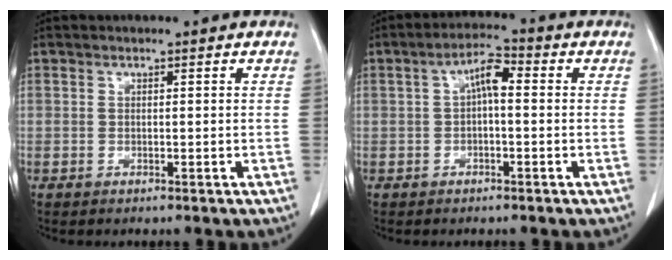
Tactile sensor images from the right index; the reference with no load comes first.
{"total": 4.6, "force": [0.4, 1.4, 4.4], "torque": [-0.080, 0.021, 0.004]}